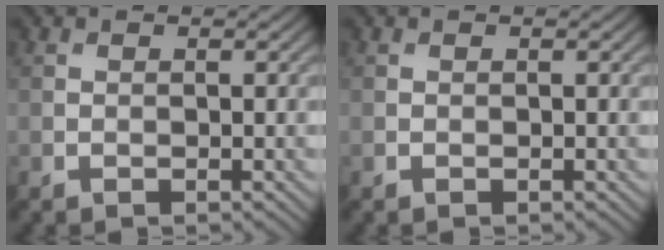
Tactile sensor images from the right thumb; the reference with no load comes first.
{"total": 0.0}